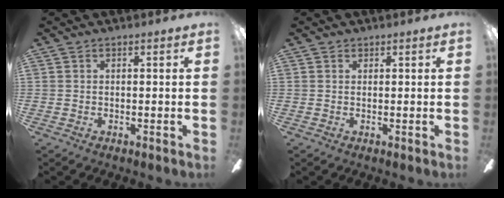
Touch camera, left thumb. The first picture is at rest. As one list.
[{"total": 0.6, "force": [0.4, 0.3, 0.0], "torque": [-0.001, 0.001, 0.008]}]